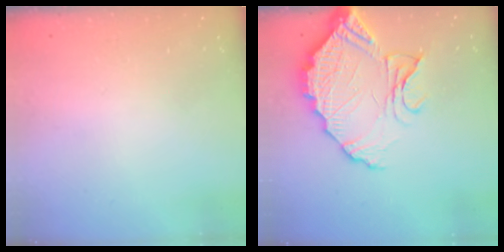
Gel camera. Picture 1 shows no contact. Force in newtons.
{"total": 13.9, "press": 13.9, "slide": 1.2}